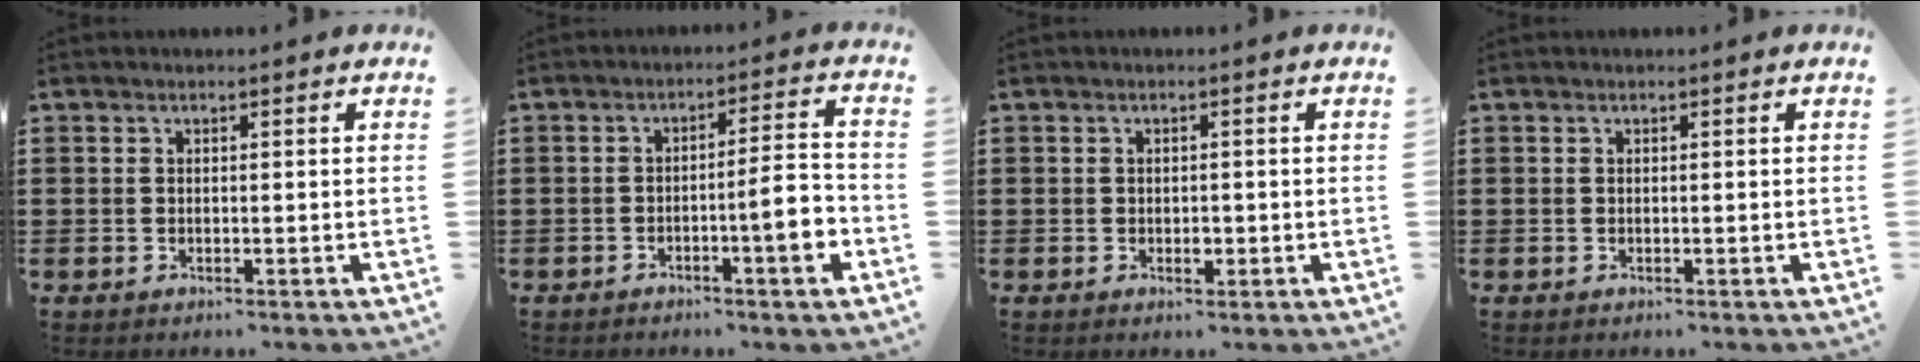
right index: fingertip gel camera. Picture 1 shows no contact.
{"total": 7.1, "force": [-2.6, 1.0, 6.5], "torque": [-0.091, -0.004, -0.049]}
{"total": 1.4, "force": [-0.2, 0.9, 1.1], "torque": [-0.021, 0.003, -0.005]}
{"total": 0.0}